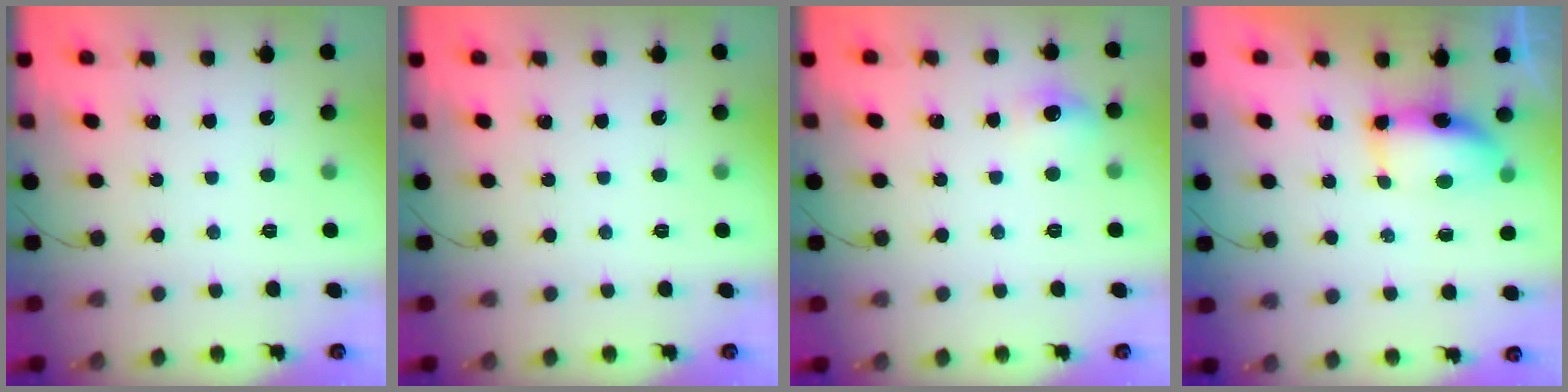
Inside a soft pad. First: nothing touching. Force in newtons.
{"total": 0.0}
{"total": 6.9, "press": 6.8, "slide": 1.3}
{"total": 7.7, "press": 7.3, "slide": 2.5}